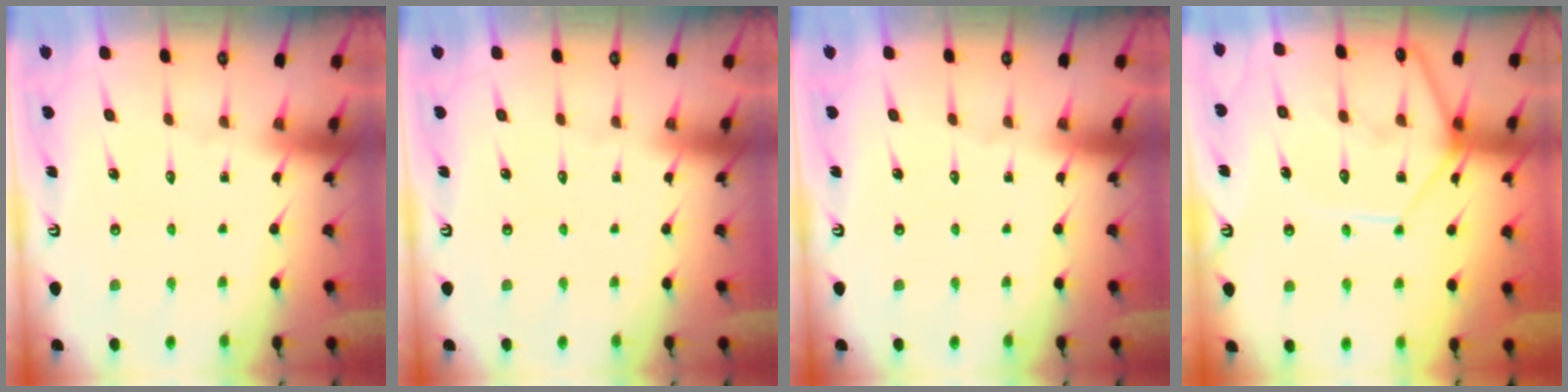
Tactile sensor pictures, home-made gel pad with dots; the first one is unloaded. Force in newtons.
{"total": 0.0}
{"total": 0.0}
{"total": 12.1, "press": 12.0, "slide": 1.3}